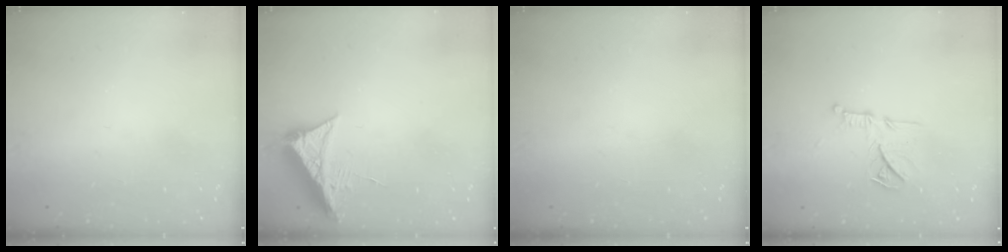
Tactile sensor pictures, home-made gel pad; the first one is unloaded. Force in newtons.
{"total": 7.1, "press": 7.1, "slide": 0.8}
{"total": 0.0}
{"total": 12.5, "press": 12.5, "slide": 0.8}